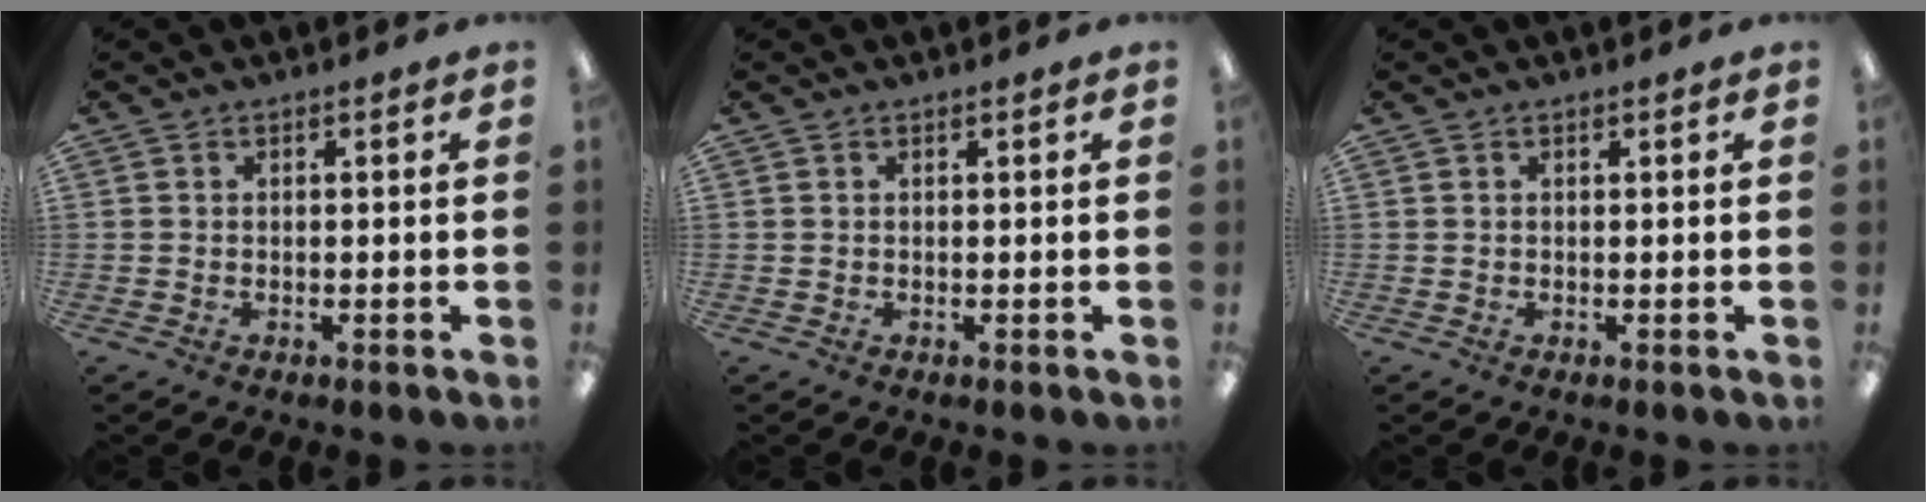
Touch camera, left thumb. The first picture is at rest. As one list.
[{"total": 0.0}, {"total": 0.0}]